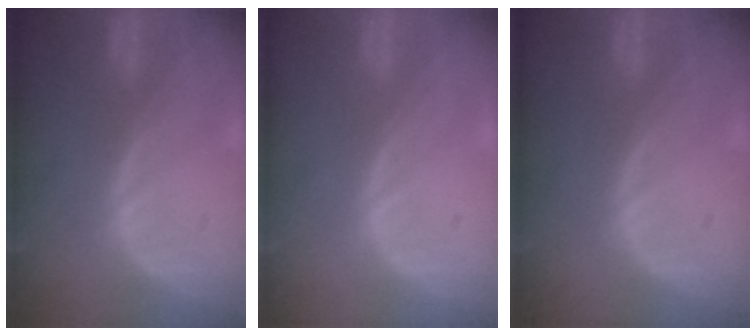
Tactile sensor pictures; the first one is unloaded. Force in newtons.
{"total": 0.0}
{"total": 0.0}